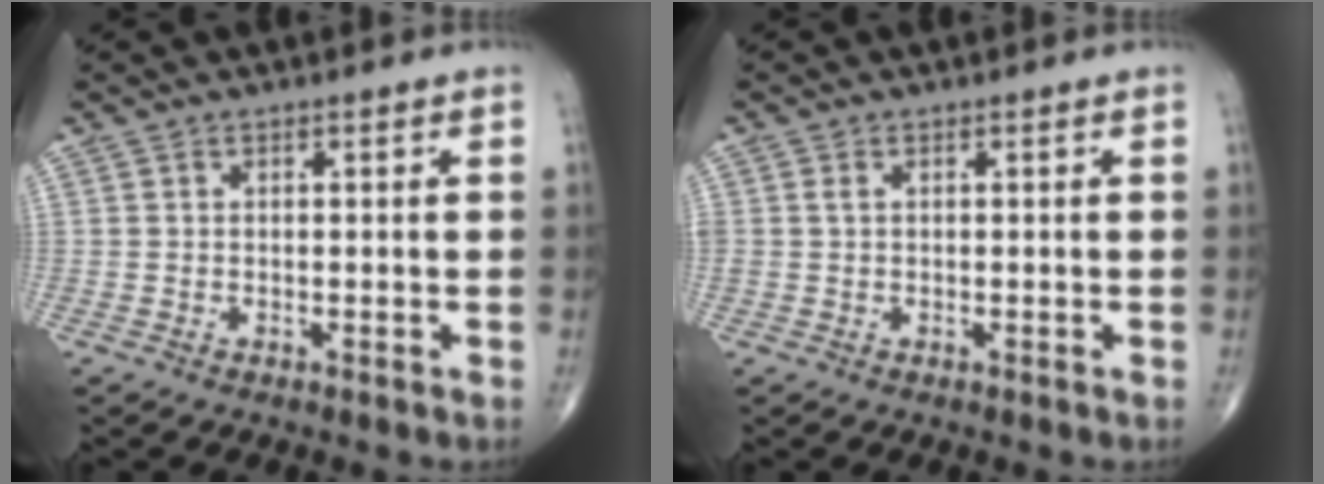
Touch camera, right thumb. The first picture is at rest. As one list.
[{"total": 1.0, "force": [0.3, 0.7, 0.7], "torque": [-0.020, 0.005, 0.009]}]